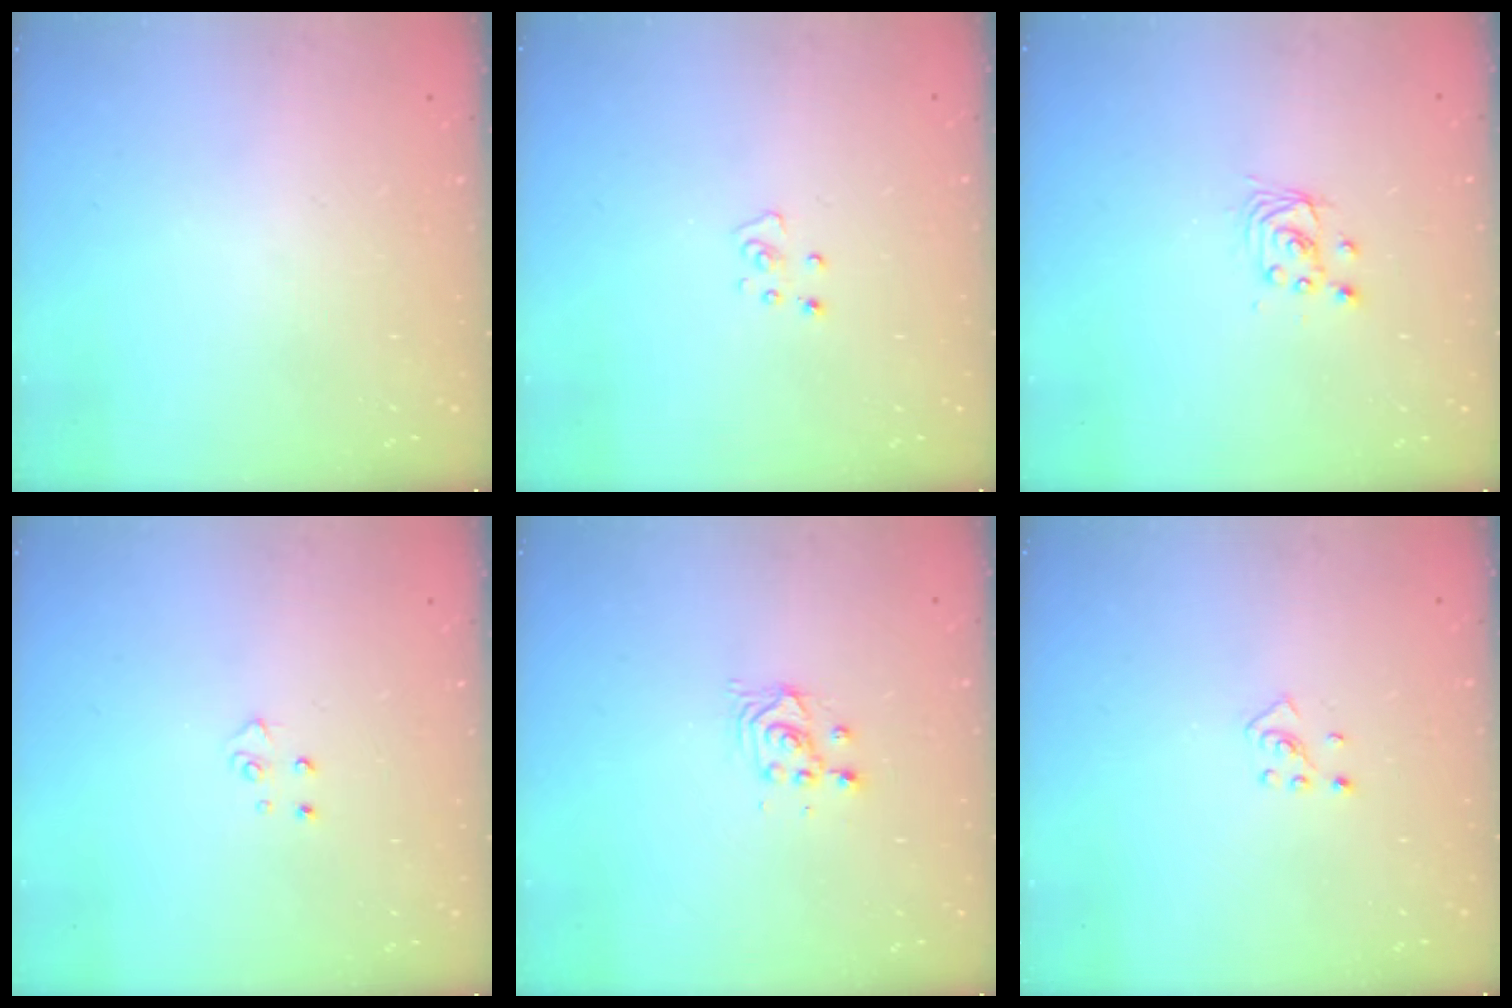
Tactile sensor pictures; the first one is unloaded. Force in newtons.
{"total": 2.8, "press": 2.8, "slide": 0.2}
{"total": 2.9, "press": 2.9, "slide": 0.0}
{"total": 4.5, "press": 4.4, "slide": 0.5}
{"total": 2.8, "press": 2.8, "slide": 0.1}
{"total": 2.7, "press": 2.6, "slide": 0.9}